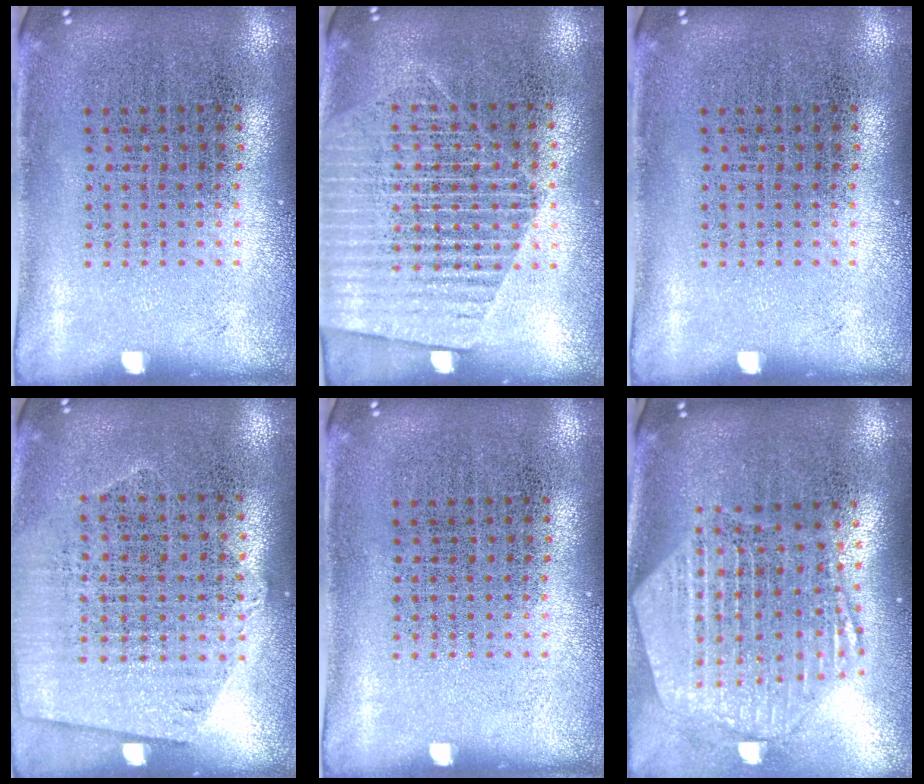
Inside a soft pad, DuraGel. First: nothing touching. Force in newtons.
{"total": 1.7, "press": 1.5, "slide": 0.8}
{"total": 0.0}
{"total": 0.9, "press": 0.7, "slide": 0.7}
{"total": 0.0}
{"total": 2.7, "press": 2.2, "slide": 1.6}